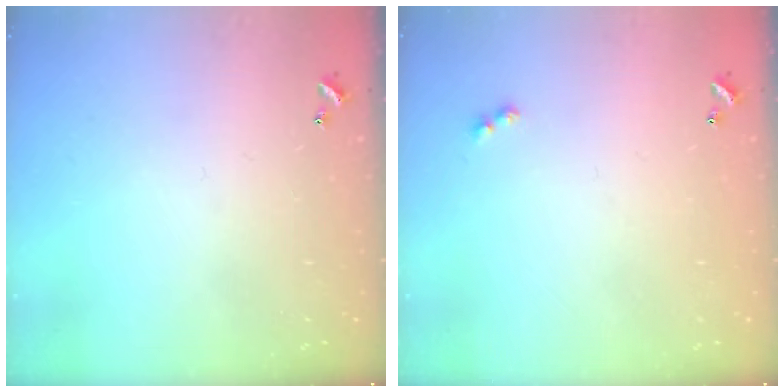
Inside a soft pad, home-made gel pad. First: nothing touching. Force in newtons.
{"total": 3.1, "press": 3.0, "slide": 0.7}